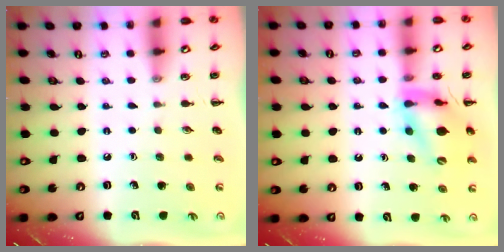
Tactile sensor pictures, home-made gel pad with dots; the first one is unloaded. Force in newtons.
{"total": 15.6, "press": 15.4, "slide": 2.4}